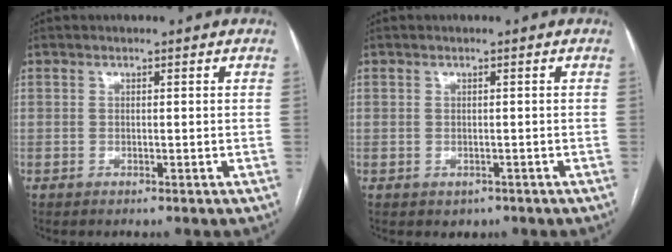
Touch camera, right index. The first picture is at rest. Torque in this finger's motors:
{"motor_torque": [-0.08, 0.04, -0.22, -0.06]}